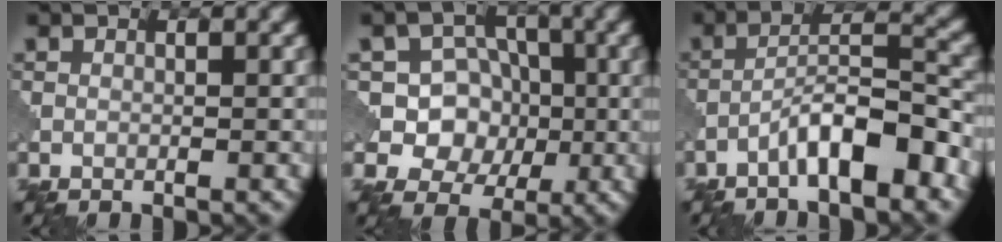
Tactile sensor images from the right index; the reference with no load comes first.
{"total": 6.6, "force": [-0.3, 6.0, 2.8], "torque": [-0.032, 0.008, -0.028]}
{"total": 6.1, "force": [-3.7, 1.3, 4.8], "torque": [-0.079, 0.018, -0.066]}